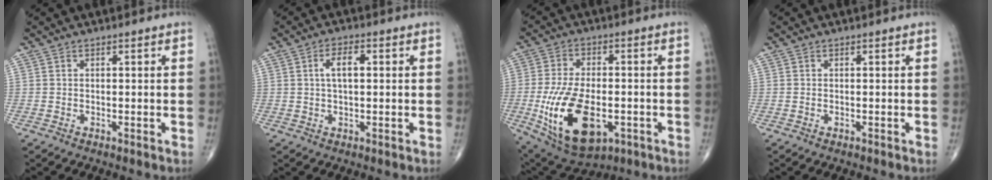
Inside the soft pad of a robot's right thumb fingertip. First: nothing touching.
{"total": 4.4, "force": [0.7, 2.0, 3.8], "torque": [-0.068, 0.007, 0.012]}
{"total": 18.0, "force": [-4.9, 9.7, 14.4], "torque": [-0.266, 0.003, -0.064]}
{"total": 0.0}